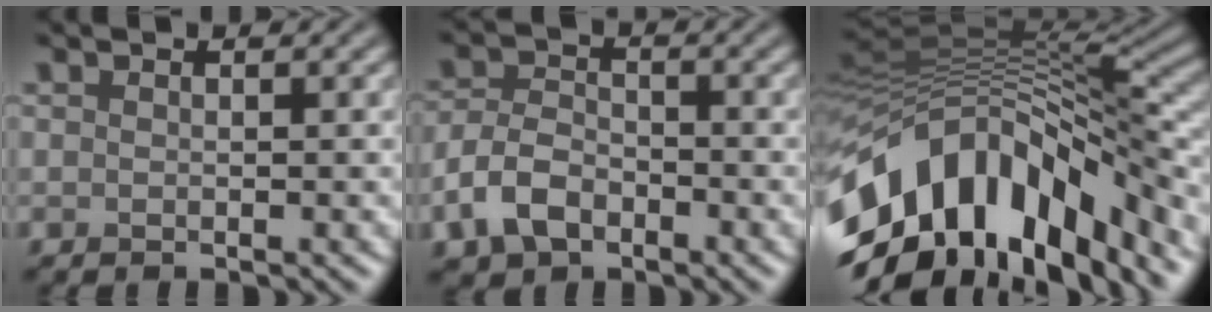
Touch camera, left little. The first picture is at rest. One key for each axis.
{"total": 4.4, "fx": -2.3, "fy": 2.8, "fz": 2.5, "tx": -0.052, "ty": 0.000, "tz": -0.052}
{"total": 15.3, "fx": -7.3, "fy": 8.5, "fz": 10.5, "tx": -0.199, "ty": 0.014, "tz": -0.130}